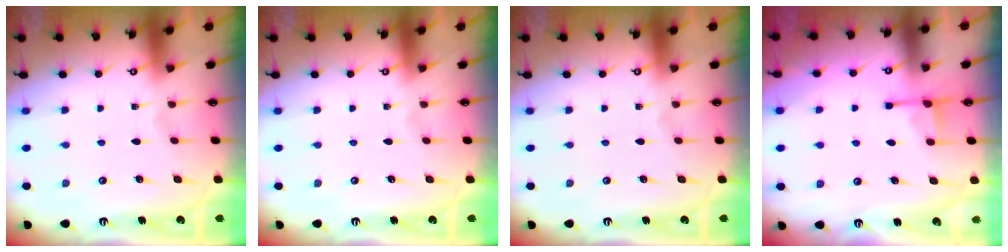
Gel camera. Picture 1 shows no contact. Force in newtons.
{"total": 0.0}
{"total": 0.0}
{"total": 3.6, "press": 3.5, "slide": 0.7}